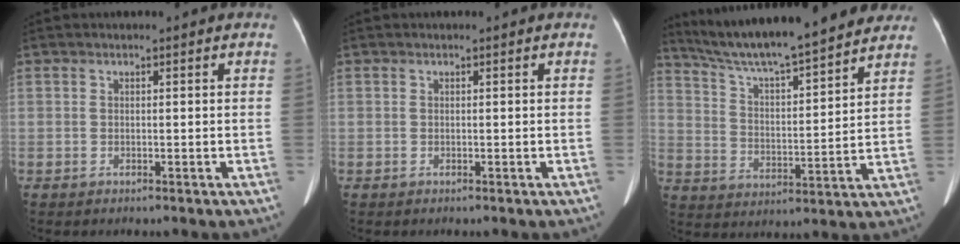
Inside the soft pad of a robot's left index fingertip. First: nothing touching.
{"total": 0.0}
{"total": 19.7, "force": [17.5, 1.8, 9.0], "torque": [-0.154, 0.019, 0.268]}